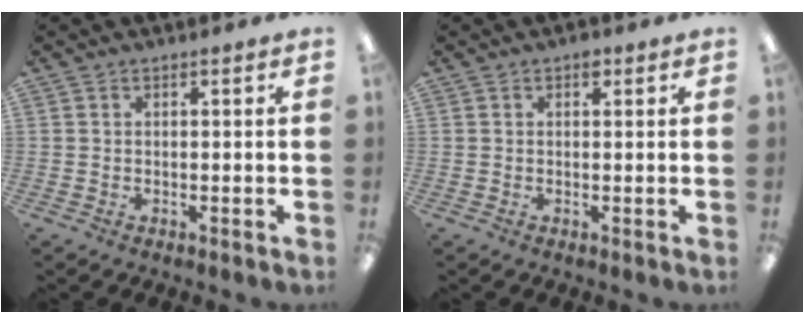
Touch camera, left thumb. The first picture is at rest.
{"total": 1.8, "force": [0.9, 1.0, 1.0], "torque": [-0.006, -0.003, 0.013]}